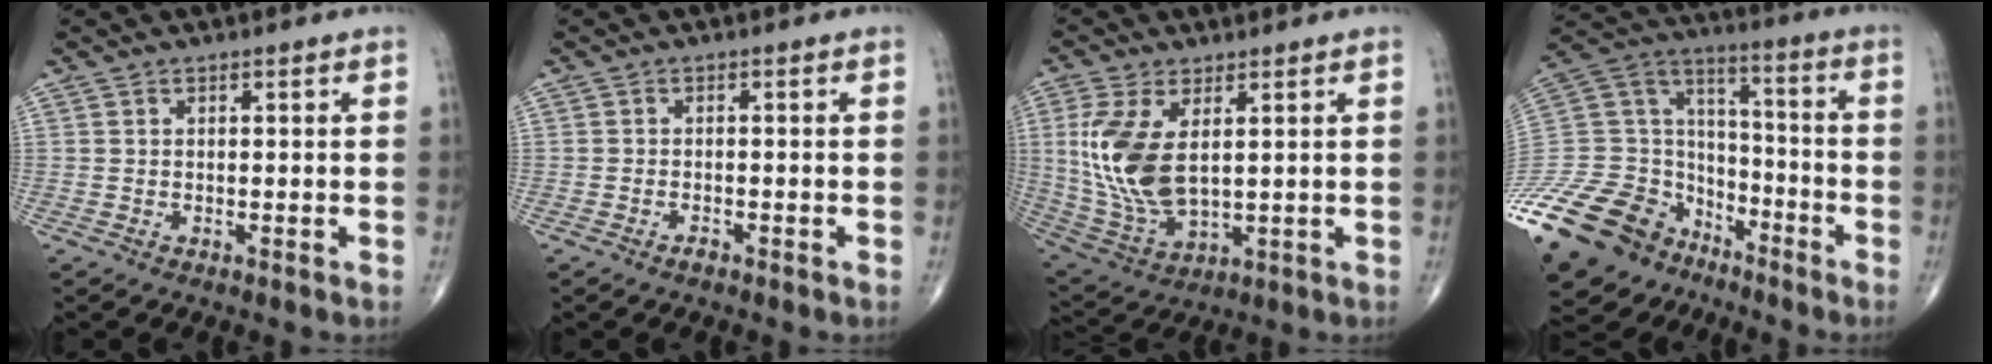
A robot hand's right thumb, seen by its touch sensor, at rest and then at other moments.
{"total": 1.0, "force": [-0.8, 0.4, 0.5], "torque": [-0.009, 0.005, -0.014]}
{"total": 13.8, "force": [2.5, 7.1, 11.5], "torque": [-0.248, -0.014, 0.065]}
{"total": 27.7, "force": [-17.6, 18.1, 11.4], "torque": [-0.270, 0.073, -0.299]}